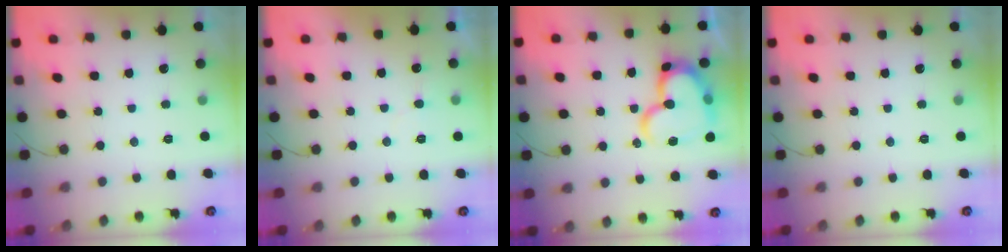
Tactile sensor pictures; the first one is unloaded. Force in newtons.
{"total": 4.1, "press": 4.1, "slide": 0.1}
{"total": 20.0, "press": 19.9, "slide": 2.1}
{"total": 0.0}